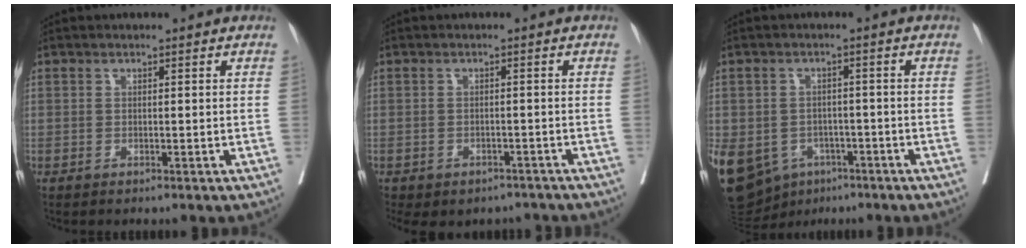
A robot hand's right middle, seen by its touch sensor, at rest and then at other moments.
{"total": 7.8, "force": [-6.1, 4.6, 2.0], "torque": [-0.026, 0.007, -0.073]}
{"total": 24.5, "force": [-10.6, 19.2, 10.8], "torque": [-0.351, -0.015, -0.147]}